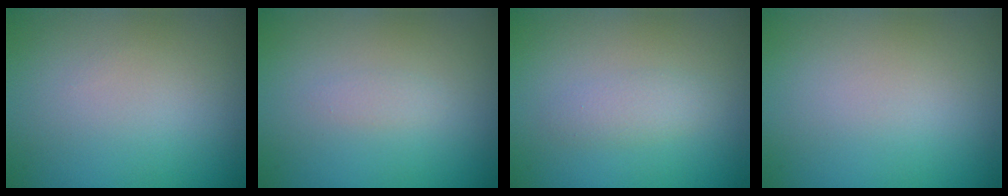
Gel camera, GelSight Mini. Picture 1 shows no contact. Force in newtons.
{"total": 0.7, "press": 0.7, "slide": 0.0}
{"total": 1.5, "press": 1.5, "slide": 0.0}
{"total": 0.0}